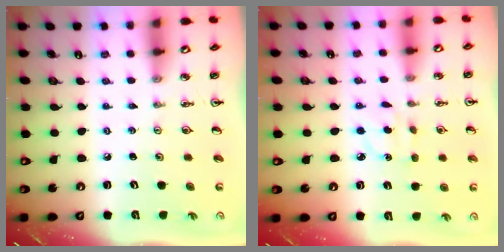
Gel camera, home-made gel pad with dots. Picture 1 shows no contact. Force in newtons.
{"total": 4.1, "press": 4.1, "slide": 0.6}